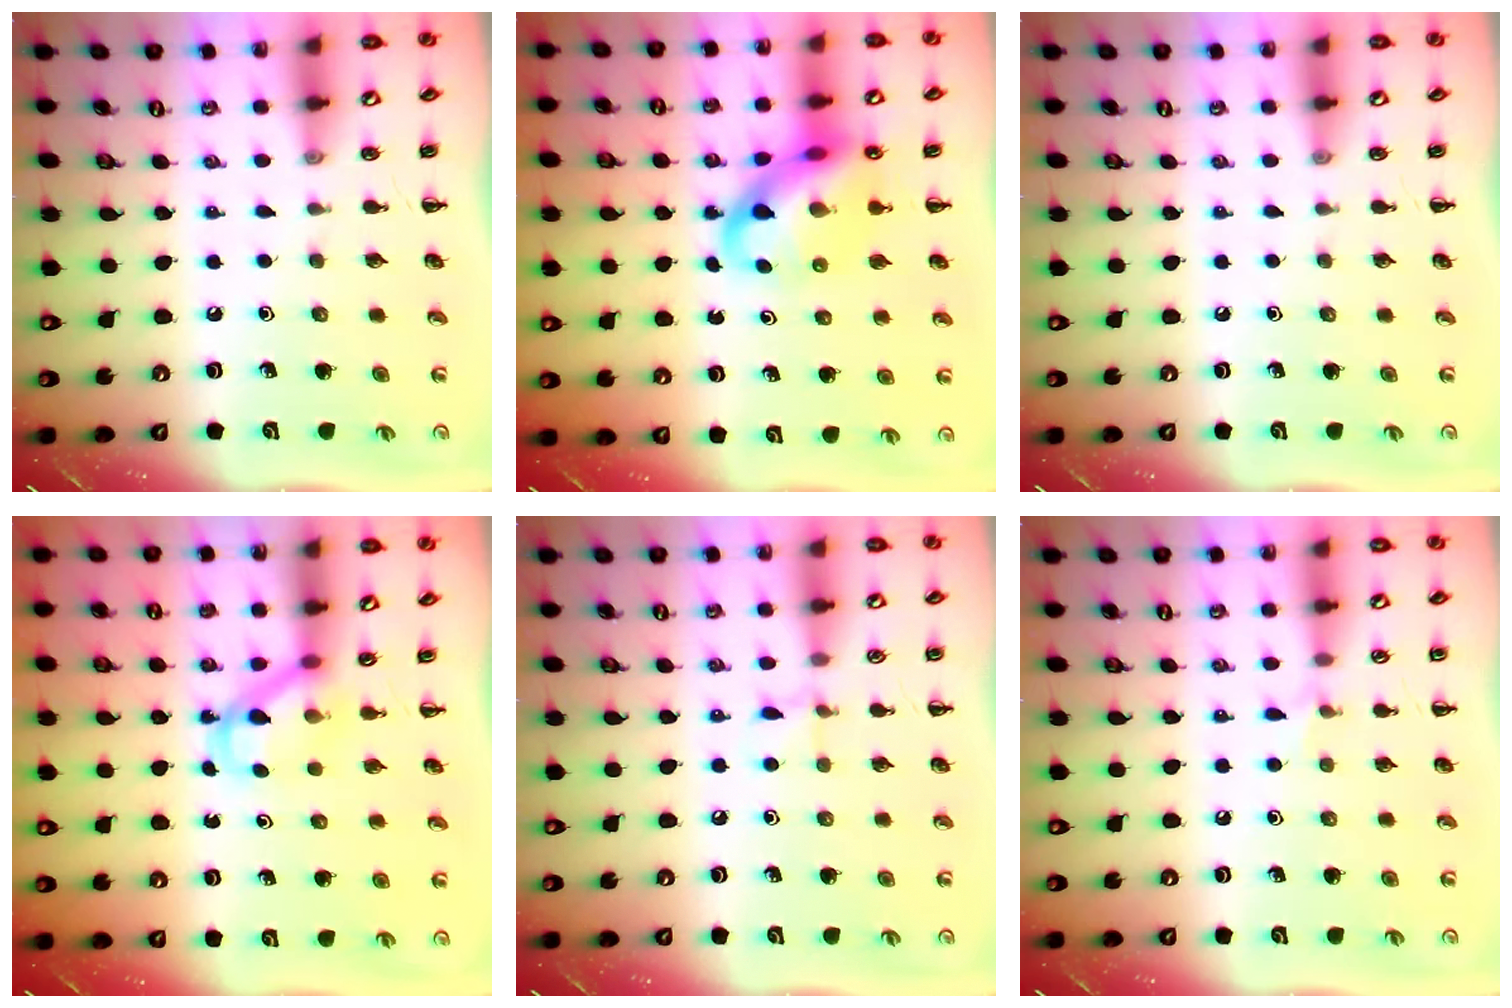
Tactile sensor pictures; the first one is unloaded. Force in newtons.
{"total": 13.8, "press": 13.3, "slide": 3.6}
{"total": 0.0}
{"total": 4.1, "press": 4.0, "slide": 0.7}
{"total": 5.4, "press": 5.1, "slide": 1.9}
{"total": 4.6, "press": 4.5, "slide": 1.1}